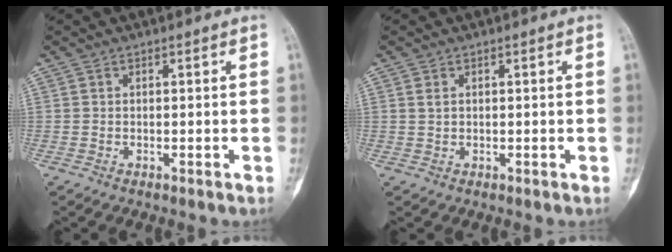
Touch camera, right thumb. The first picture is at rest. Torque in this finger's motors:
{"motor_torque": [-0.18, 0.57, 0.14, 0.09, -0.05]}